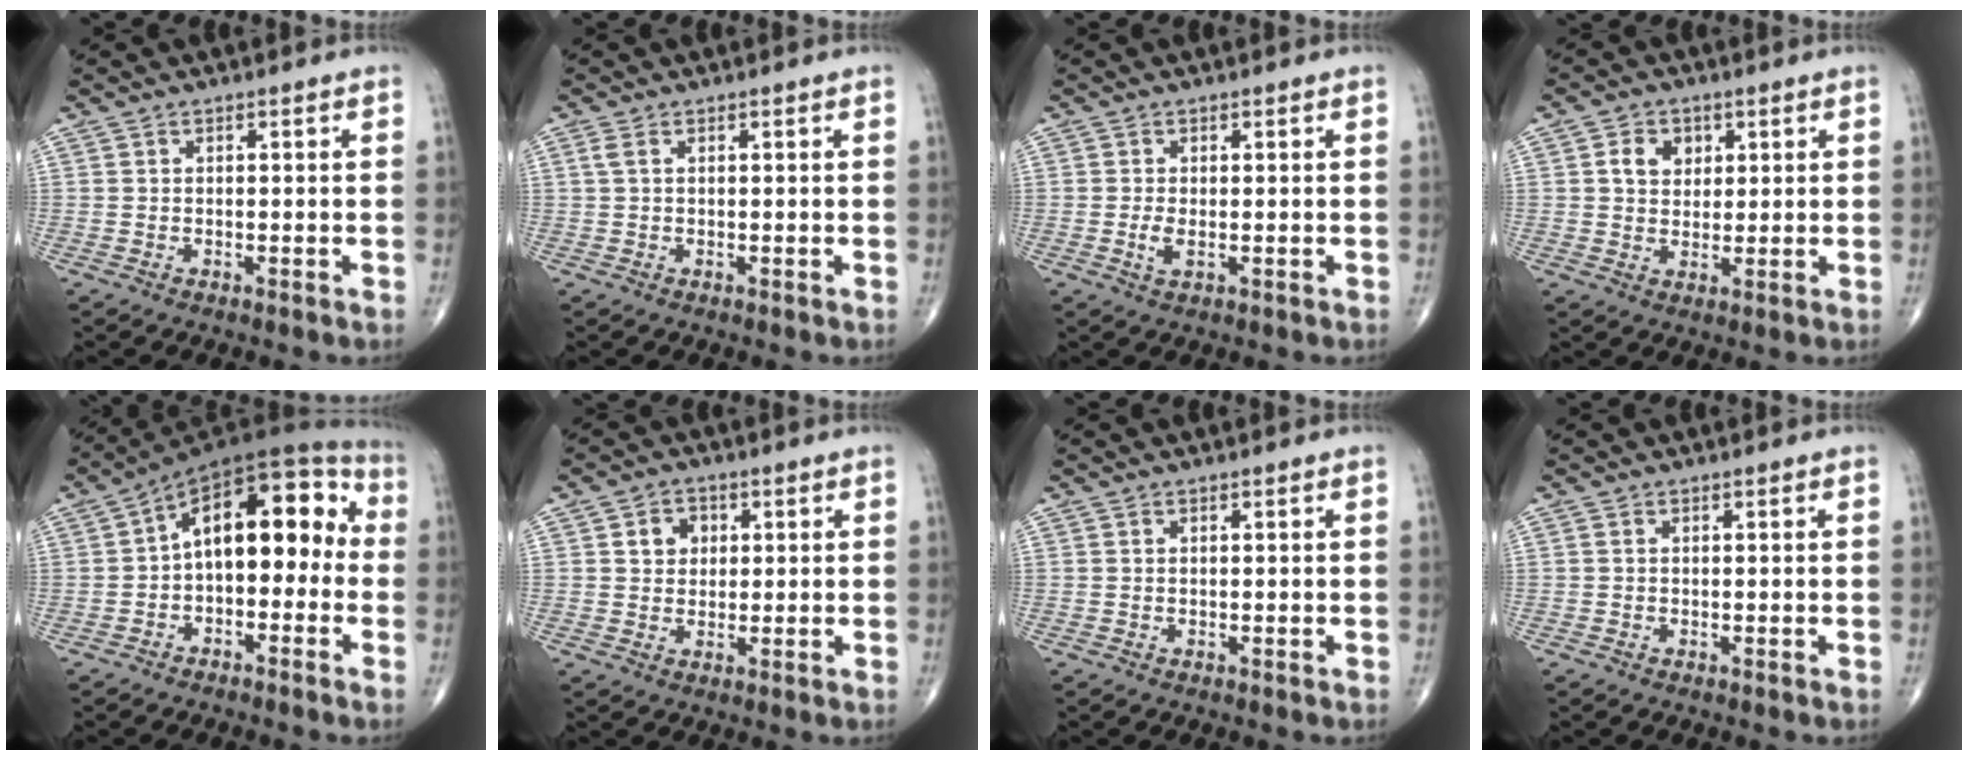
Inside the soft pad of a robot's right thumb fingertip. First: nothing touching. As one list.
[{"total": 1.3, "force": [0.5, 0.6, 1.1], "torque": [-0.034, 0.013, 0.013]}, {"total": 2.2, "force": [-0.3, 1.0, 1.9], "torque": [-0.046, -0.006, -0.005]}, {"total": 5.2, "force": [1.7, 4.1, 2.7], "torque": [-0.026, -0.004, 0.027]}, {"total": 15.6, "force": [-0.1, 8.8, 12.9], "torque": [-0.149, 0.054, -0.015]}, {"total": 4.4, "force": [1.2, 3.7, 2.1], "torque": [-0.011, -0.001, 0.018]}, {"total": 0.0}, {"total": 0.0}]